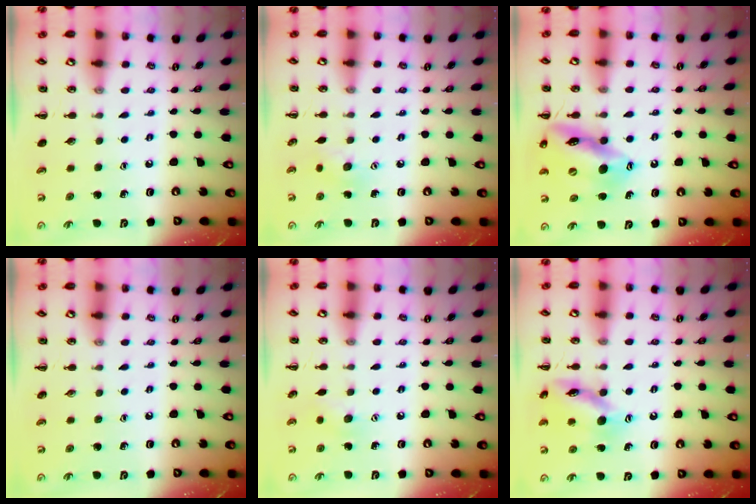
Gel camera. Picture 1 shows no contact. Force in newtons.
{"total": 4.7, "press": 4.5, "slide": 1.3}
{"total": 15.2, "press": 15.0, "slide": 2.4}
{"total": 0.0}
{"total": 4.8, "press": 4.6, "slide": 1.1}
{"total": 13.7, "press": 13.6, "slide": 1.4}